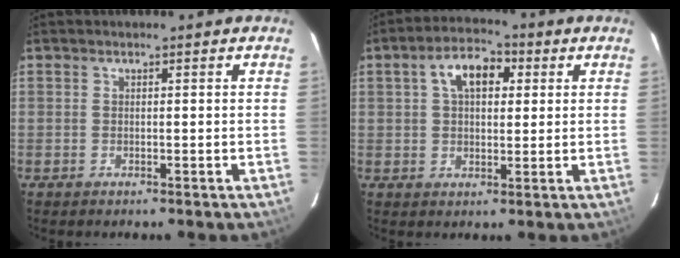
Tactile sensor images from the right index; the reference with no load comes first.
{"total": 7.9, "force": [2.5, 4.6, 6.0], "torque": [-0.102, 0.027, 0.041]}